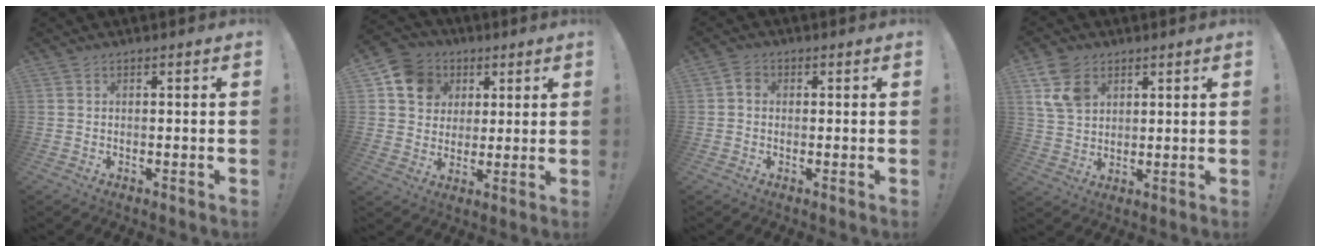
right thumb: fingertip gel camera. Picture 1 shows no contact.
{"total": 11.6, "force": [4.4, 10.1, 3.7], "torque": [-0.043, -0.019, 0.090]}
{"total": 2.7, "force": [-0.1, 2.3, 1.5], "torque": [-0.020, 0.007, -0.001]}
{"total": 10.2, "force": [4.8, 7.4, 5.1], "torque": [-0.095, -0.010, 0.098]}